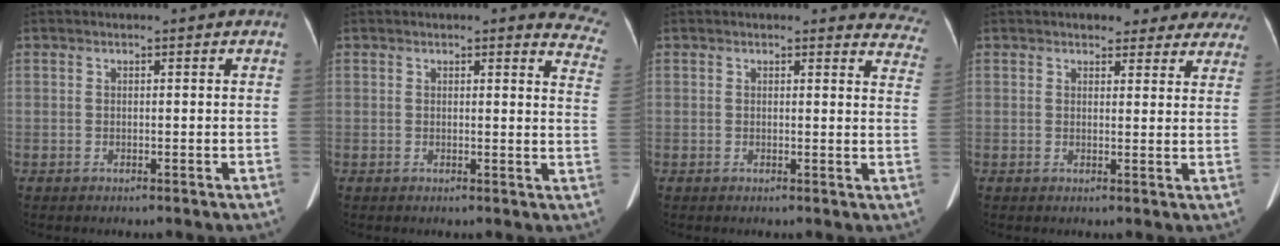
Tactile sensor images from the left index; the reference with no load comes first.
{"total": 8.1, "force": [7.5, 1.7, 2.5], "torque": [0.005, -0.038, 0.042]}
{"total": 7.8, "force": [7.5, 2.0, 0.3], "torque": [0.042, -0.042, 0.033]}
{"total": 9.3, "force": [8.0, 3.8, 2.7], "torque": [0.005, 0.005, 0.075]}